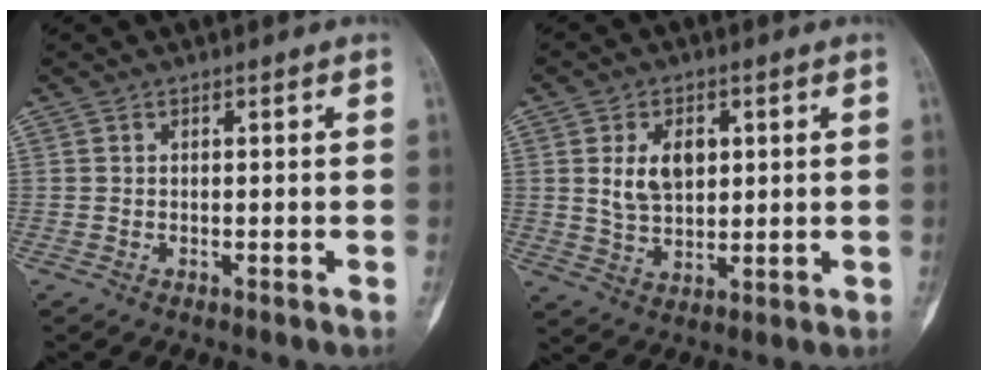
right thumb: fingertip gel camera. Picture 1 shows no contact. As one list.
[{"total": 8.2, "force": [1.9, 5.6, 5.8], "torque": [-0.074, -0.008, 0.040]}]